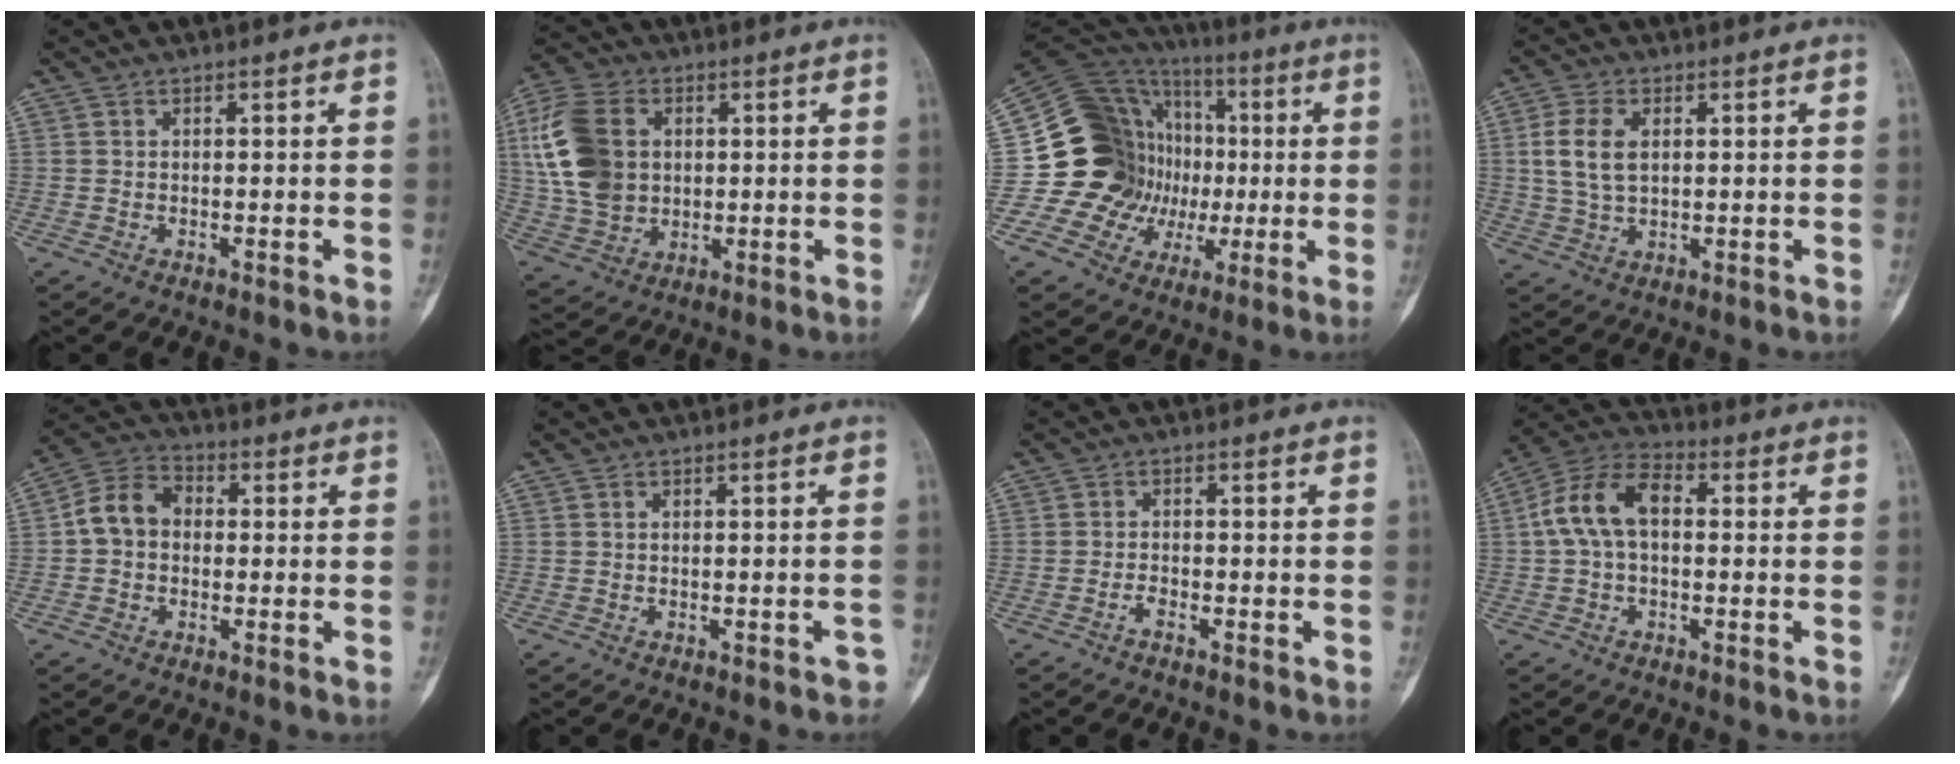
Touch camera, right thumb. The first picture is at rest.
{"total": 16.0, "force": [2.9, 11.7, 10.5], "torque": [-0.210, 0.006, 0.058]}
{"total": 22.6, "force": [-0.4, 19.3, 11.7], "torque": [-0.148, 0.056, 0.010]}
{"total": 7.3, "force": [1.5, 4.3, 5.7], "torque": [-0.122, -0.002, 0.032]}
{"total": 7.9, "force": [-0.1, 6.2, 4.8], "torque": [-0.076, 0.027, -0.016]}
{"total": 1.7, "force": [-1.2, 0.8, 0.8], "torque": [-0.003, 0.010, -0.012]}
{"total": 1.4, "force": [-1.1, 0.4, 0.7], "torque": [-0.013, 0.007, -0.023]}
{"total": 10.5, "force": [0.7, 6.4, 8.4], "torque": [-0.160, 0.035, 0.004]}